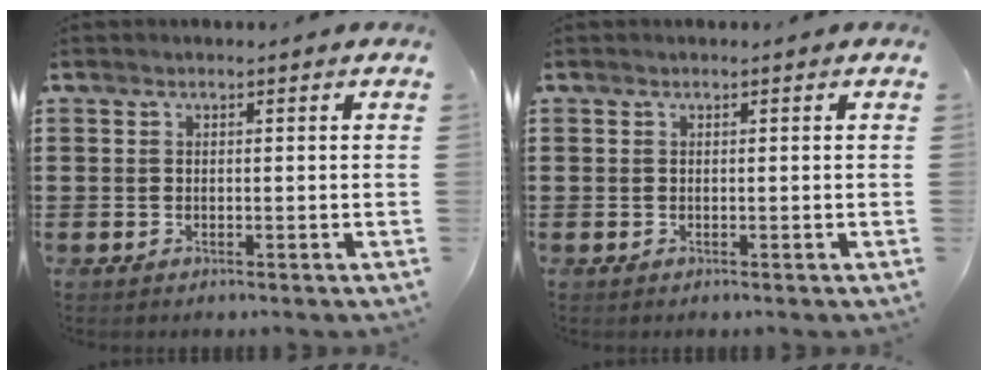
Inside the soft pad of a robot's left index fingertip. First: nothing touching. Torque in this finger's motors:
{"motor_torque": [0.00, 0.00, 0.00, 0.00]}